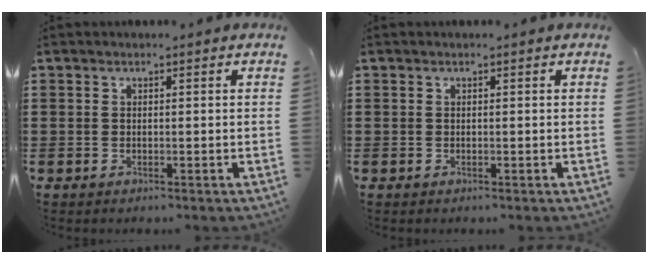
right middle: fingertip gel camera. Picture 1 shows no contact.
{"total": 0.0}